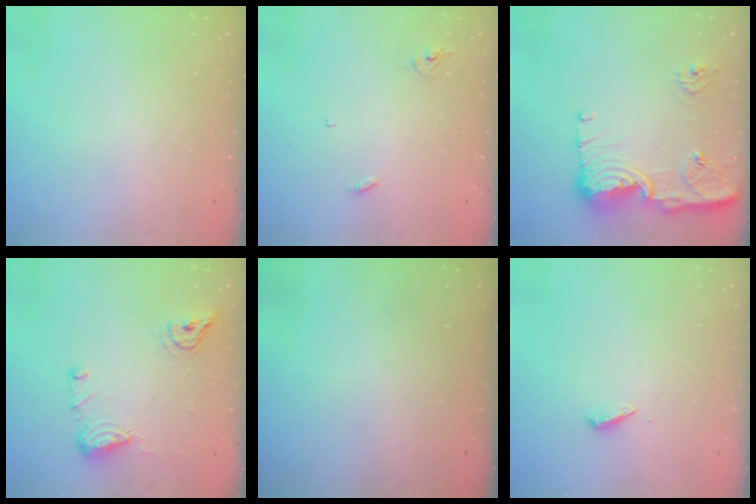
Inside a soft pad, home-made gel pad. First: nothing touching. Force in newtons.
{"total": 2.9, "press": 2.9, "slide": 0.2}
{"total": 14.8, "press": 14.7, "slide": 1.5}
{"total": 8.9, "press": 8.7, "slide": 1.7}
{"total": 0.0}
{"total": 2.9, "press": 2.9, "slide": 0.3}